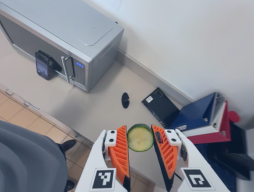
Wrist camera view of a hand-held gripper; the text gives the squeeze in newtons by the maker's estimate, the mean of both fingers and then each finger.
{"total": 7.5, "left": 7.3, "right": 7.6}